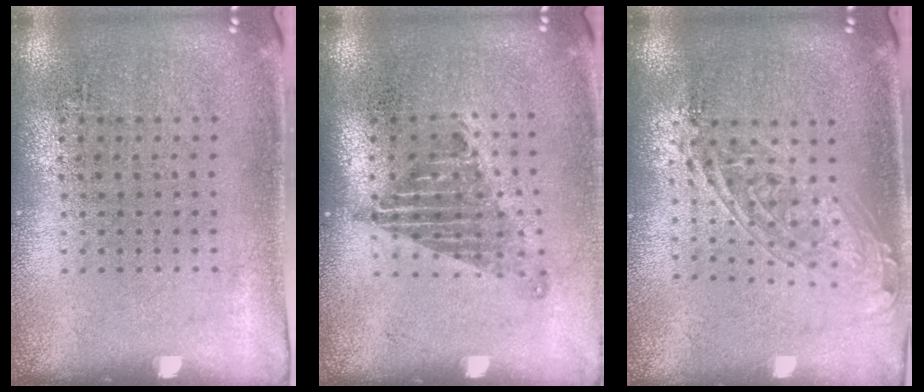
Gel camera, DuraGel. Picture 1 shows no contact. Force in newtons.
{"total": 1.3, "press": 1.0, "slide": 0.8}
{"total": 1.7, "press": 1.4, "slide": 0.9}